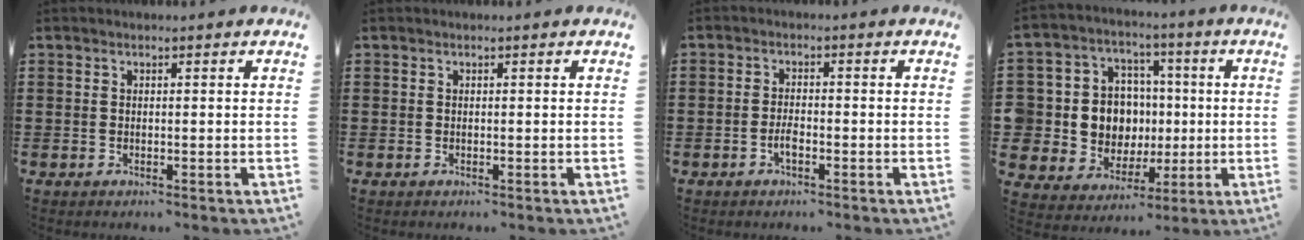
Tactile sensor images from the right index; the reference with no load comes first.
{"total": 0.0}
{"total": 2.1, "force": [-1.1, 0.8, 1.6], "torque": [-0.032, 0.002, -0.021]}
{"total": 10.6, "force": [0.1, 9.8, 3.9], "torque": [-0.118, 0.008, 0.012]}